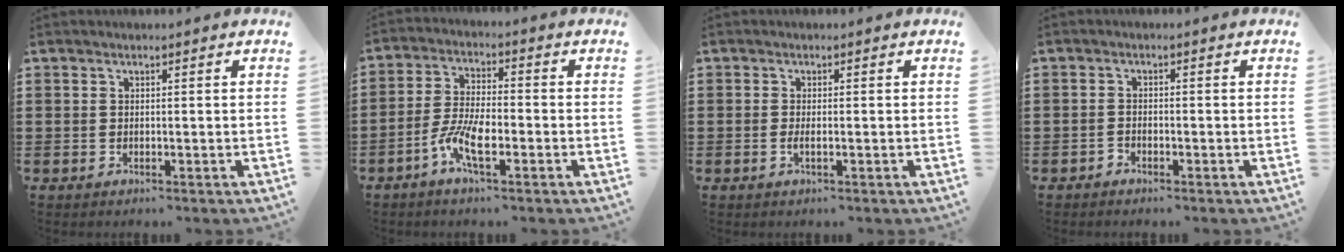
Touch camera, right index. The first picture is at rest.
{"total": 6.8, "force": [-3.2, 1.9, 5.7], "torque": [-0.141, -0.015, -0.066]}
{"total": 1.2, "force": [-0.3, 0.2, 1.1], "torque": [-0.029, -0.006, -0.007]}
{"total": 1.0, "force": [-1.0, 0.3, 0.1], "torque": [-0.005, 0.001, -0.020]}